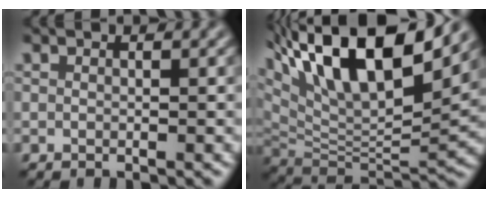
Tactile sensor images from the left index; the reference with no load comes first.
{"total": 15.7, "force": [8.7, 5.5, 11.8], "torque": [-0.228, 0.024, 0.157]}